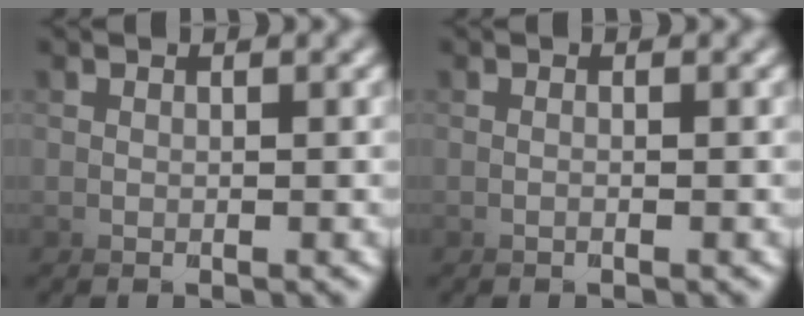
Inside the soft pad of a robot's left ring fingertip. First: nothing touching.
{"total": 1.4, "force": [-0.1, -1.4, 0.2], "torque": [-0.008, 0.002, -0.004]}